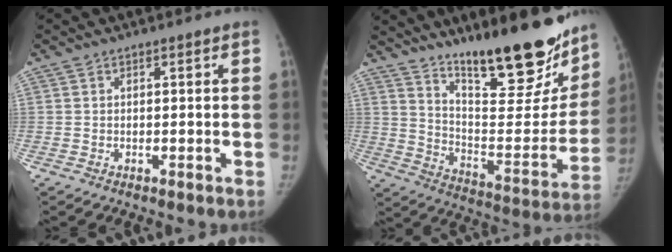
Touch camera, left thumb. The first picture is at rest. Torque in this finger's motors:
{"motor_torque": [0.43, -0.21, 1.47, -1.30, 0.20]}